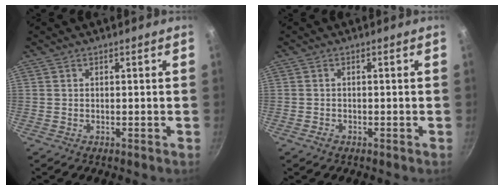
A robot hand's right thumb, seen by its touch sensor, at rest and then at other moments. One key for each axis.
{"total": 1.1, "fx": -0.7, "fy": 0.7, "fz": 0.5, "tx": -0.009, "ty": 0.005, "tz": -0.014}